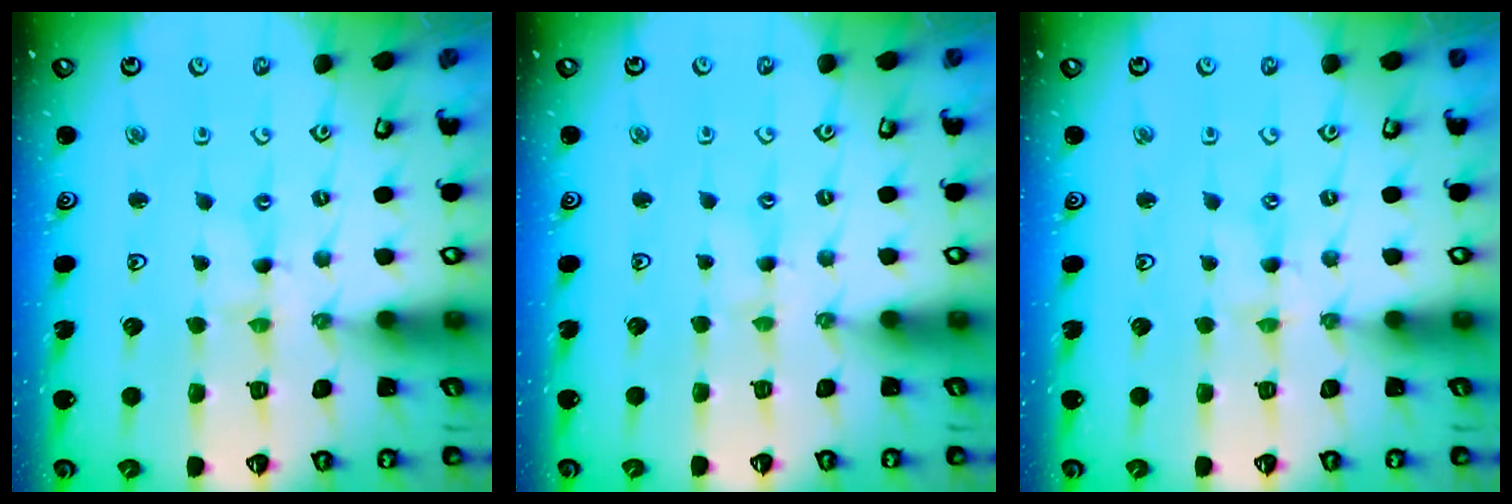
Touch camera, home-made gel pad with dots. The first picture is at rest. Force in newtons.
{"total": 1.8, "press": 1.7, "slide": 0.3}
{"total": 0.0}